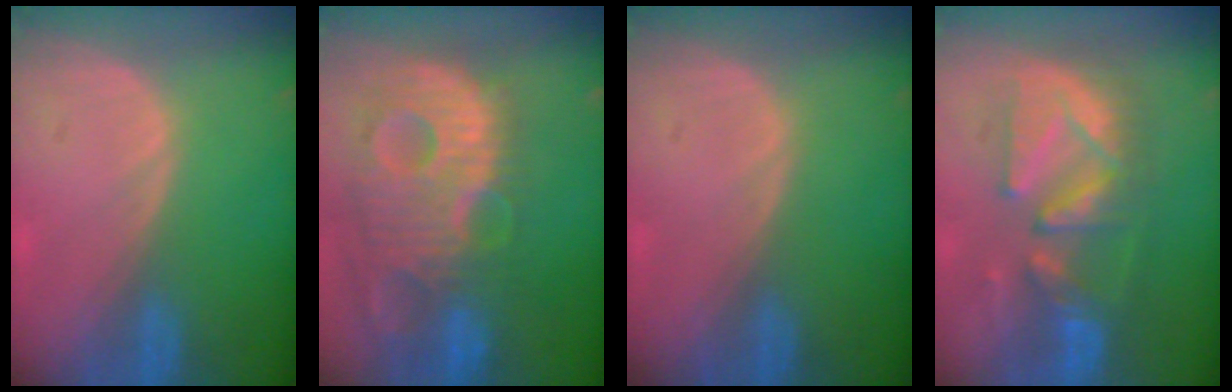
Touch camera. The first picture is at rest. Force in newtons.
{"total": 13.9, "press": 12.0, "slide": 7.0}
{"total": 0.0}
{"total": 9.4, "press": 9.3, "slide": 0.9}